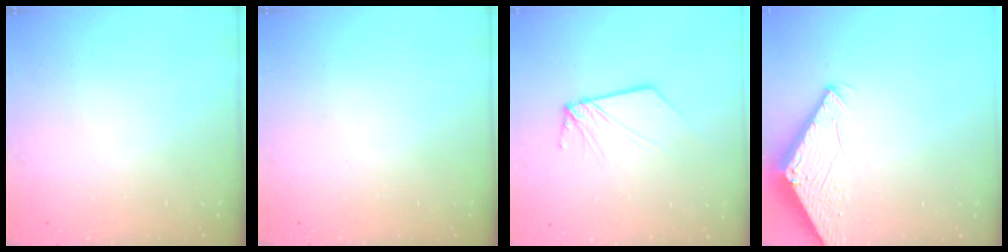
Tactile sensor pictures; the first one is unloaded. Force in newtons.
{"total": 0.0}
{"total": 7.6, "press": 7.5, "slide": 0.9}
{"total": 3.0, "press": 3.0, "slide": 0.2}